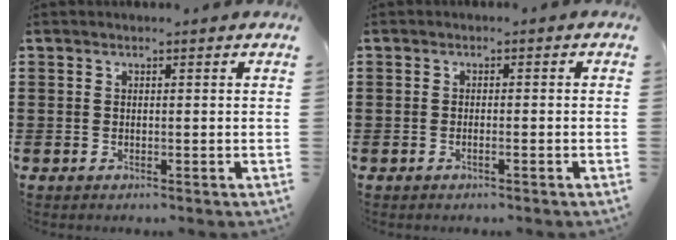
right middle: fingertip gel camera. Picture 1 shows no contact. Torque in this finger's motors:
{"motor_torque": [-0.06, -0.04, -0.03, -0.01]}